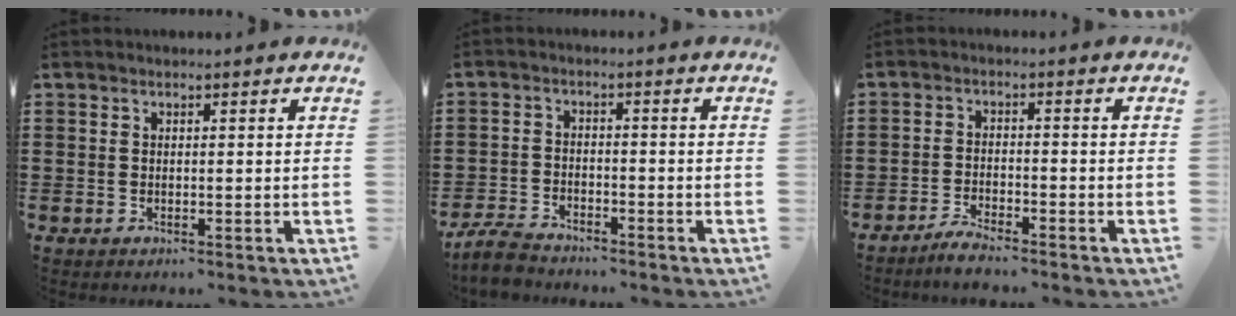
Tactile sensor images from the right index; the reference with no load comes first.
{"total": 4.0, "force": [-3.8, 0.9, 0.9], "torque": [-0.038, 0.002, -0.083]}
{"total": 2.8, "force": [-2.8, 0.1, 0.5], "torque": [-0.012, 0.008, -0.056]}